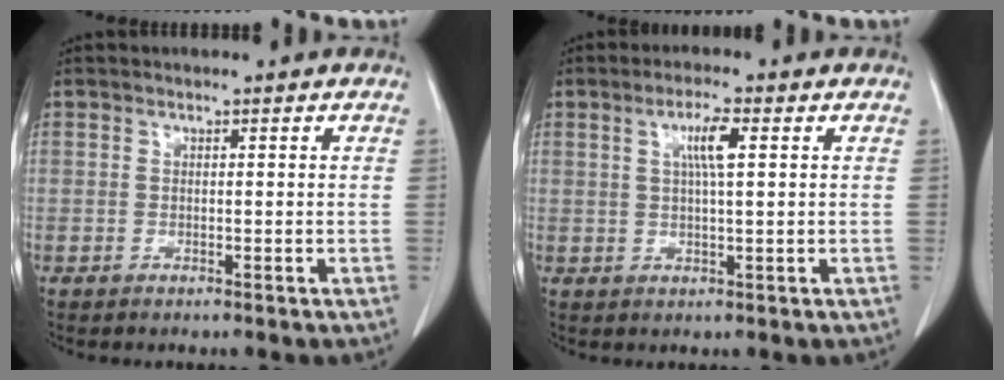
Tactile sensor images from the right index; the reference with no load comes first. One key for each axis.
{"total": 4.3, "fx": 1.3, "fy": 0.2, "fz": 4.1, "tx": -0.077, "ty": 0.001, "tz": 0.022}